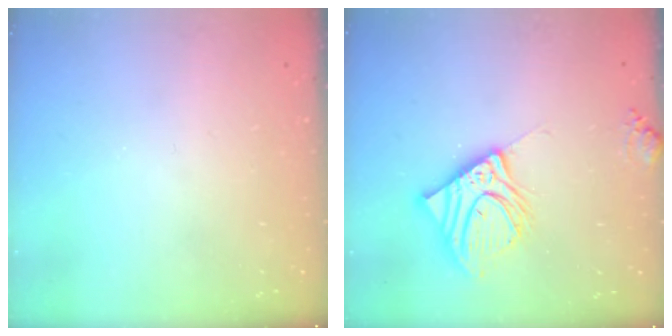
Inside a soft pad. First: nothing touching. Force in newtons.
{"total": 14.6, "press": 14.4, "slide": 2.6}